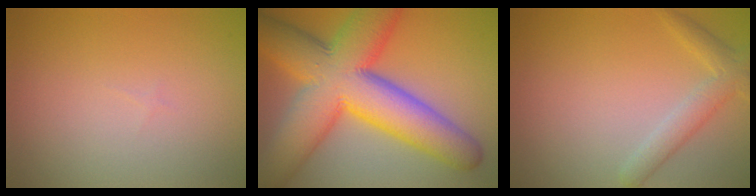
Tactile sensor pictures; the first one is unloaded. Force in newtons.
{"total": 14.5, "press": 14.5, "slide": 0.2}
{"total": 2.6, "press": 2.6, "slide": 0.1}